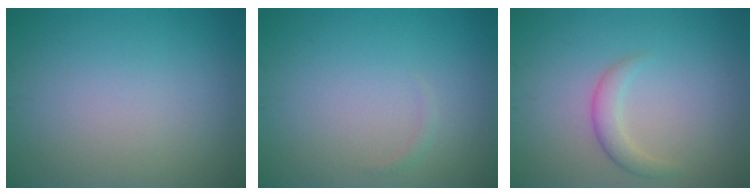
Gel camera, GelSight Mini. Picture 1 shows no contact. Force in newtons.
{"total": 0.5, "press": 0.5, "slide": 0.0}
{"total": 2.5, "press": 2.5, "slide": 0.1}